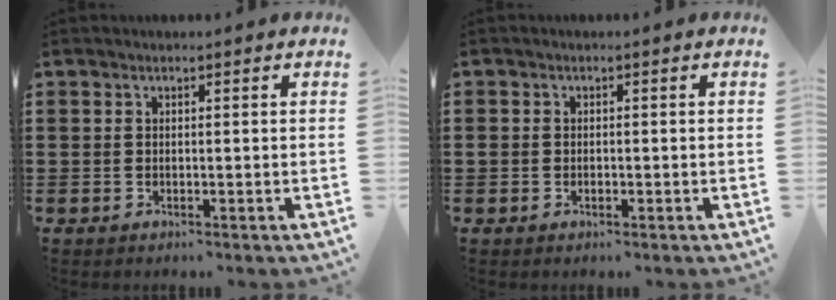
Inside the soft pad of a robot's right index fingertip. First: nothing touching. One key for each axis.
{"total": 0.8, "fx": -0.3, "fy": 0.7, "fz": 0.4, "tx": -0.009, "ty": 0.001, "tz": -0.005}